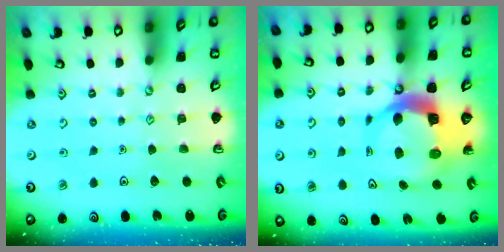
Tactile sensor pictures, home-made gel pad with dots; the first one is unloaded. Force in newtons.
{"total": 11.0, "press": 10.8, "slide": 1.6}